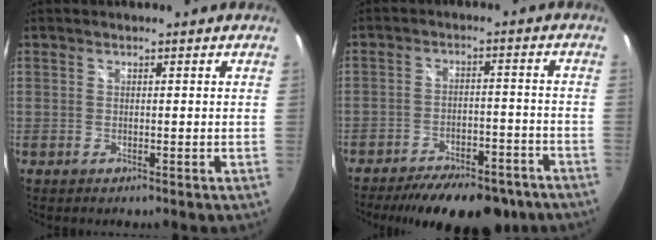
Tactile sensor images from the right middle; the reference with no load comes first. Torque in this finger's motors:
{"motor_torque": [1.07, -1.07, 0.25, 0.11]}